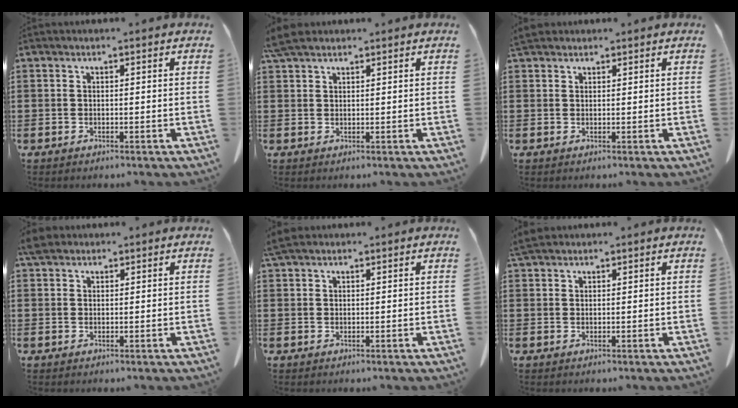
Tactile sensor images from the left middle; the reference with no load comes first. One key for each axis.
{"total": 3.4, "fx": 2.8, "fy": 0.9, "fz": 1.7, "tx": -0.042, "ty": 0.001, "tz": 0.055}
{"total": 1.8, "fx": 1.6, "fy": 0.6, "fz": 0.6, "tx": -0.017, "ty": 0.003, "tz": 0.033}
{"total": 2.5, "fx": 2.1, "fy": 1.1, "fz": 0.9, "tx": -0.025, "ty": 0.006, "tz": 0.042}
{"total": 2.4, "fx": 1.9, "fy": 0.7, "fz": 1.2, "tx": -0.030, "ty": 0.002, "tz": 0.039}
{"total": 2.4, "fx": 2.0, "fy": 0.7, "fz": 1.0, "tx": -0.027, "ty": 0.003, "tz": 0.041}